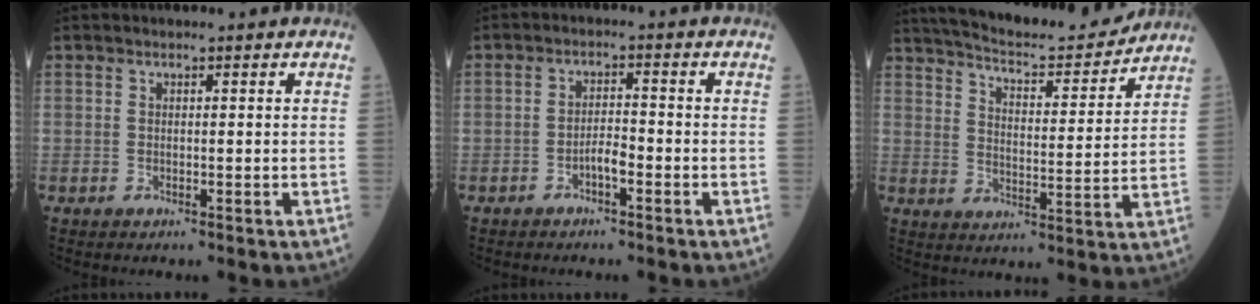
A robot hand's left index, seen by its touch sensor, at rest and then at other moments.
{"total": 2.5, "force": [-1.6, 0.4, 1.8], "torque": [-0.028, 0.001, -0.032]}
{"total": 17.1, "force": [15.9, 2.0, 5.9], "torque": [-0.099, -0.007, 0.233]}